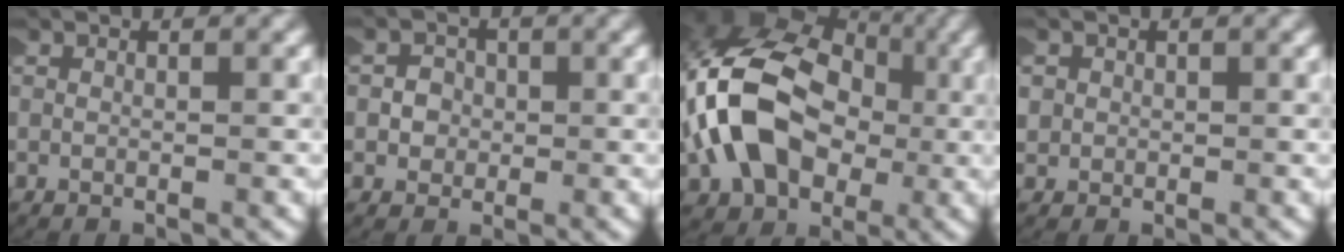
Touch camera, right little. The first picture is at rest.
{"total": 2.2, "force": [-0.4, 2.0, 0.6], "torque": [-0.022, -0.003, -0.009]}
{"total": 12.7, "force": [1.9, 9.4, 8.3], "torque": [-0.196, -0.011, 0.034]}
{"total": 2.3, "force": [0.2, 2.3, 0.6], "torque": [-0.027, 0.005, -0.001]}